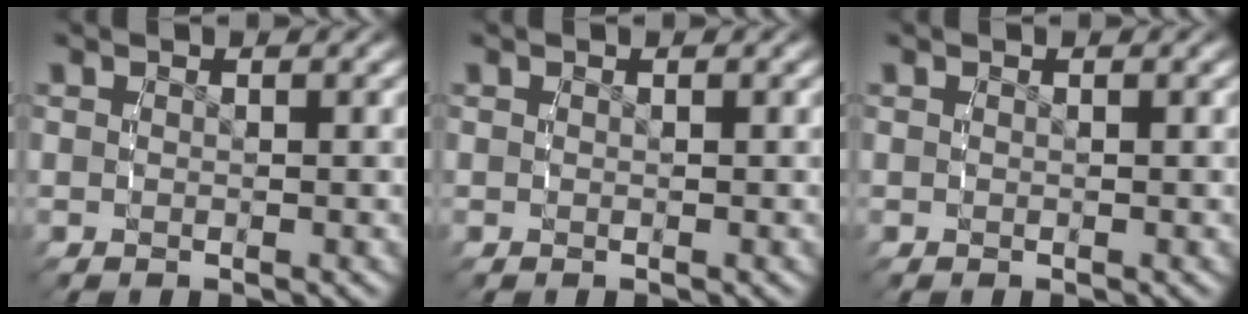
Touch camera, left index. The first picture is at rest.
{"total": 0.0}
{"total": 0.0}